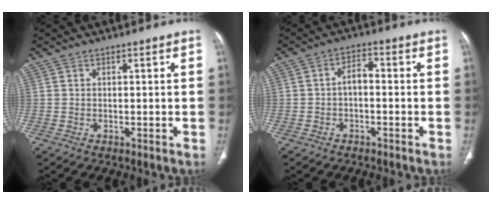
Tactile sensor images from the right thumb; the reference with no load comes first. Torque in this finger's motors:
{"motor_torque": [0.63, 0.86, 0.57, 0.30, 0.02]}